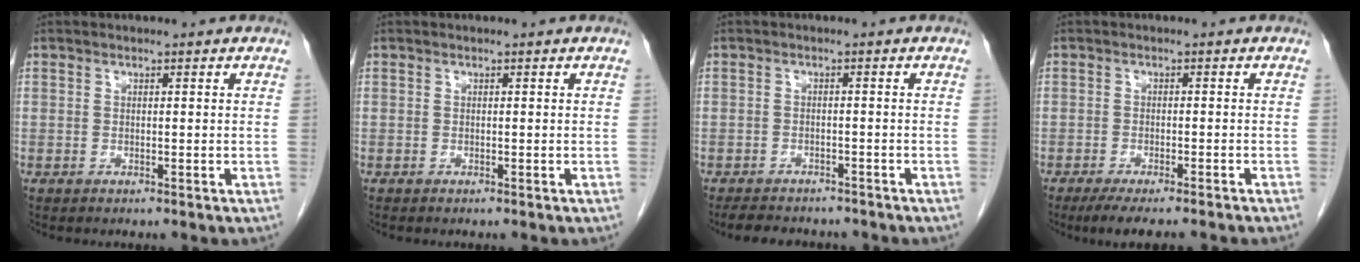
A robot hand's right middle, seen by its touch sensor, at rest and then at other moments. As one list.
[{"total": 0.0}, {"total": 7.4, "force": [-6.5, 2.7, 2.4], "torque": [-0.038, -0.002, -0.087]}, {"total": 8.1, "force": [-6.7, 0.5, 4.4], "torque": [-0.053, -0.013, -0.098]}]